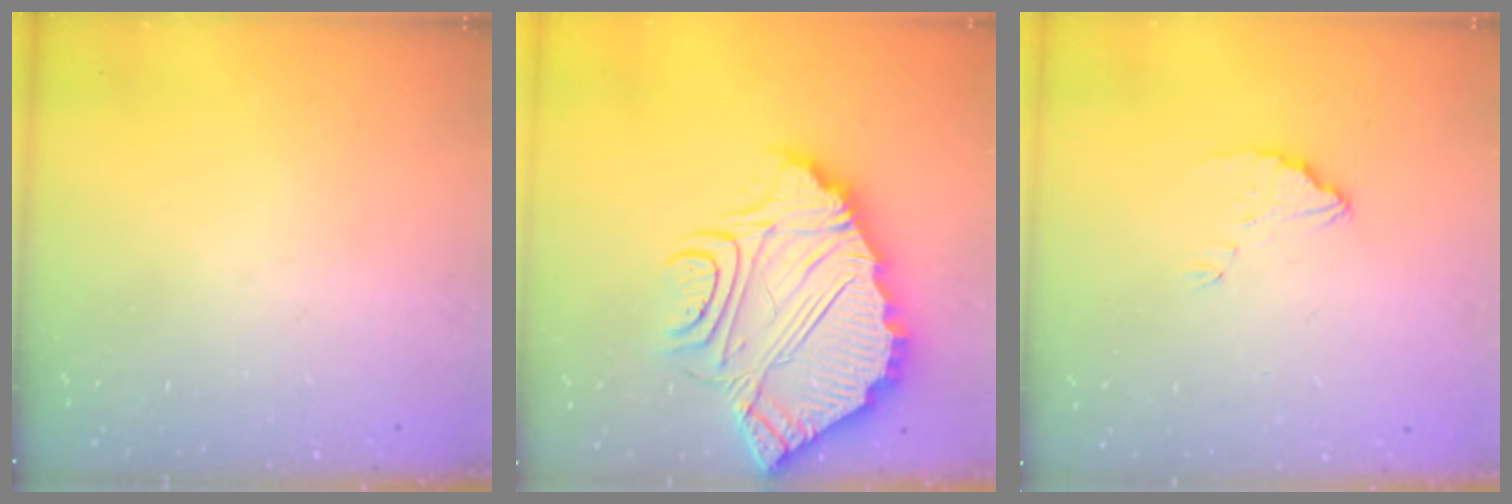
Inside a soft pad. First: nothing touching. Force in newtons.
{"total": 19.4, "press": 19.3, "slide": 1.3}
{"total": 2.8, "press": 2.8, "slide": 0.1}